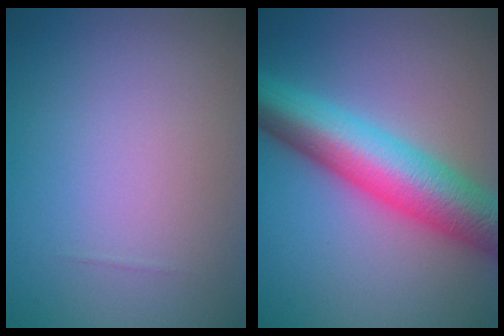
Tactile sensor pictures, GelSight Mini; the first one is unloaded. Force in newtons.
{"total": 10.1, "press": 10.1, "slide": 0.1}